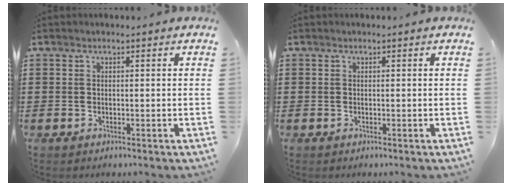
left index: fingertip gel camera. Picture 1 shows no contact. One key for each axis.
{"total": 0.0}